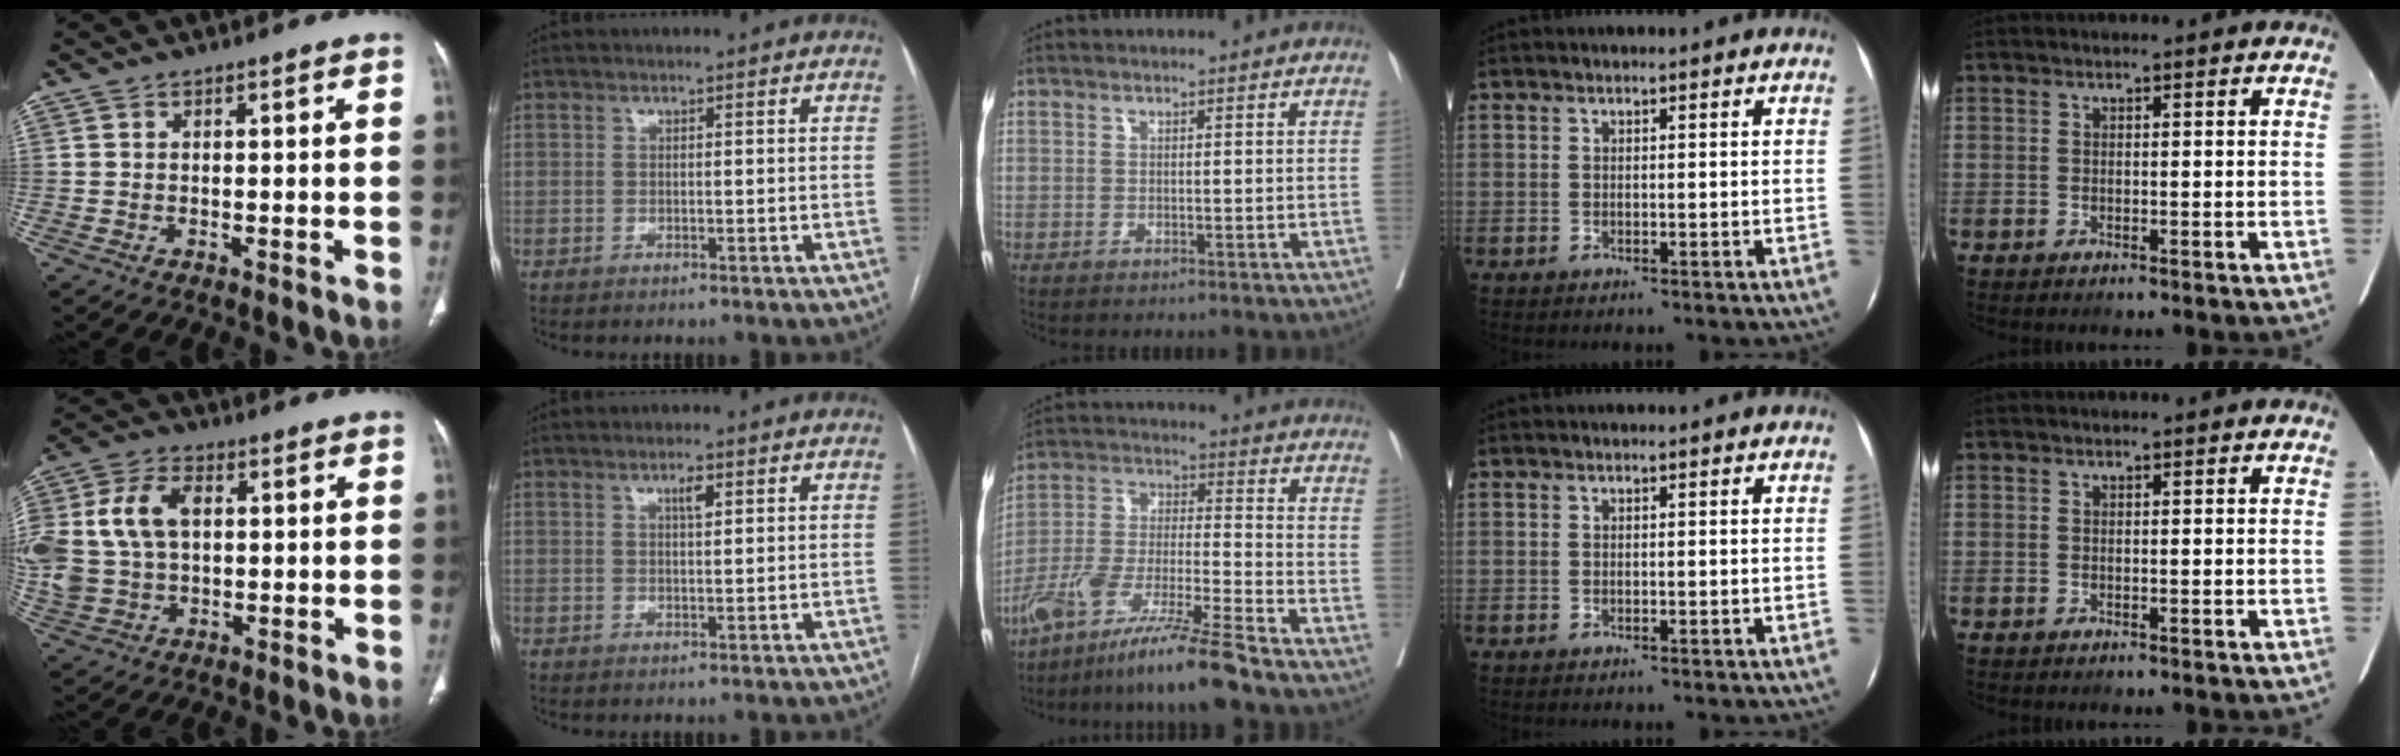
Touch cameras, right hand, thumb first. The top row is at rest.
{"thumb": {"total": 16.5, "force": [2.1, 11.5, 11.6], "torque": [-0.263, 0.015, 0.045]}, "index": {"total": 2.0, "force": [0.9, 0.5, 1.7], "torque": [-0.028, 0.001, 0.015]}, "middle": {"total": 14.1, "force": [-10.9, -0.1, 9.0], "torque": [-0.172, -0.013, -0.201]}}